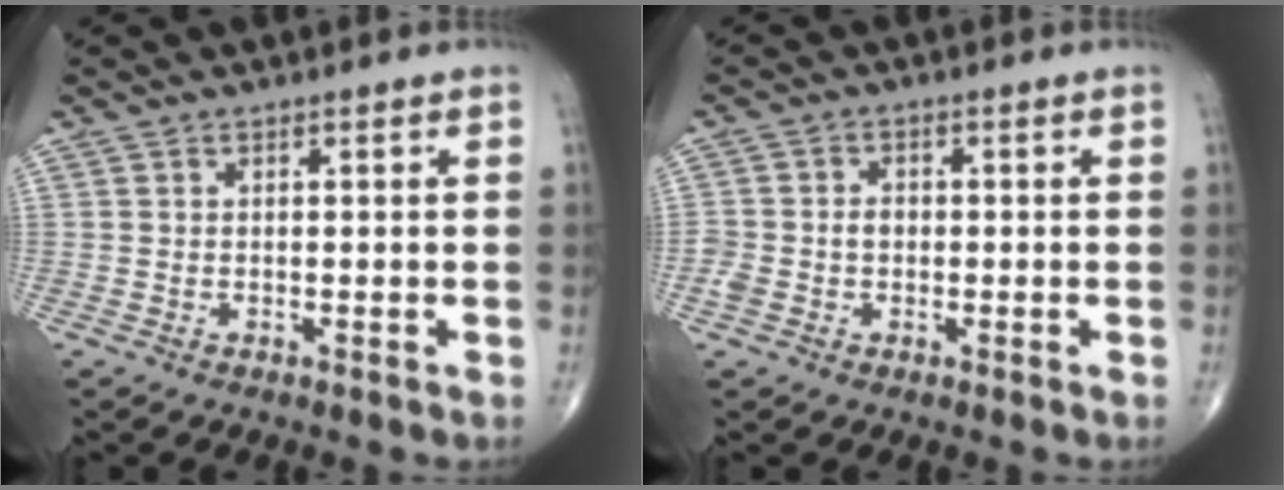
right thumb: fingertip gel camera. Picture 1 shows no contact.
{"total": 3.9, "force": [-0.7, 3.1, 2.2], "torque": [-0.041, 0.016, -0.010]}